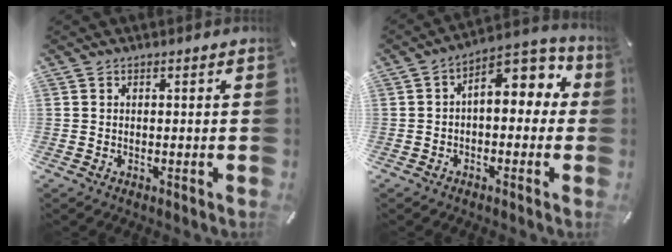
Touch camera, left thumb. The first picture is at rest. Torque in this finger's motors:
{"motor_torque": [0.81, 1.00, 1.13, 0.11, 0.14]}